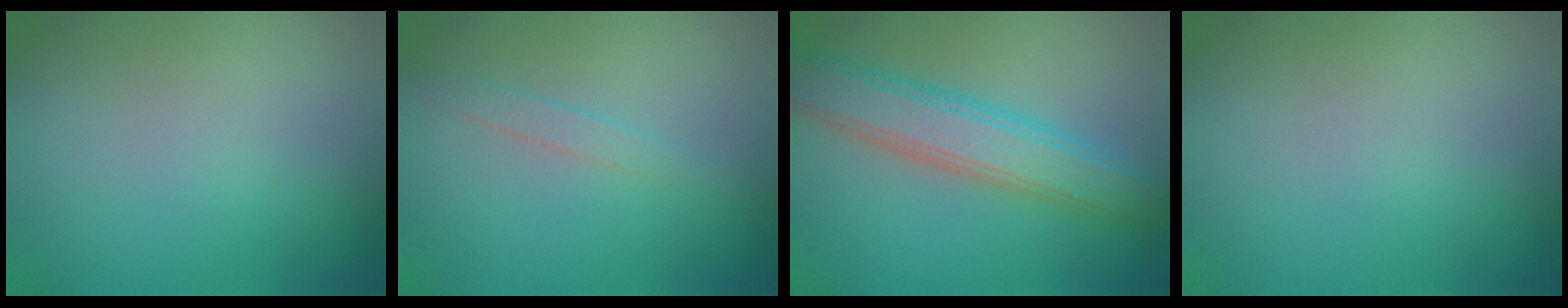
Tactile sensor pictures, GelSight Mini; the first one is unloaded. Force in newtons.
{"total": 1.0, "press": 1.0, "slide": 0.1}
{"total": 5.4, "press": 5.4, "slide": 0.1}
{"total": 0.0}